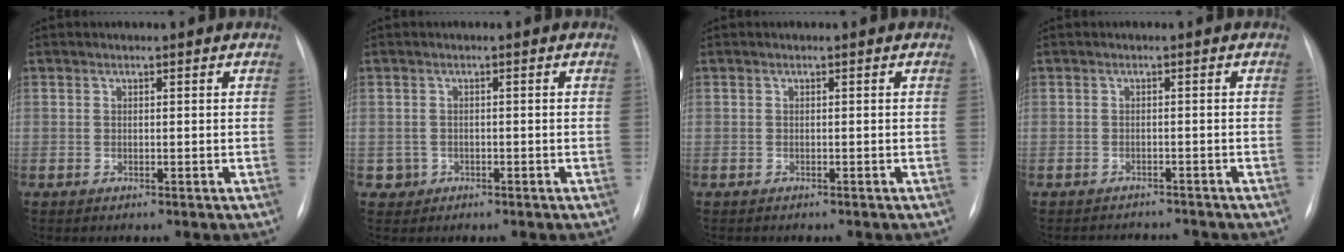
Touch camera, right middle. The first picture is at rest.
{"total": 1.7, "force": [-0.6, 1.6, -0.1], "torque": [0.007, 0.008, -0.010]}
{"total": 1.2, "force": [-1.1, 0.4, 0.5], "torque": [-0.013, -0.002, -0.012]}
{"total": 4.8, "force": [-4.7, 1.0, 0.3], "torque": [0.000, 0.001, -0.060]}